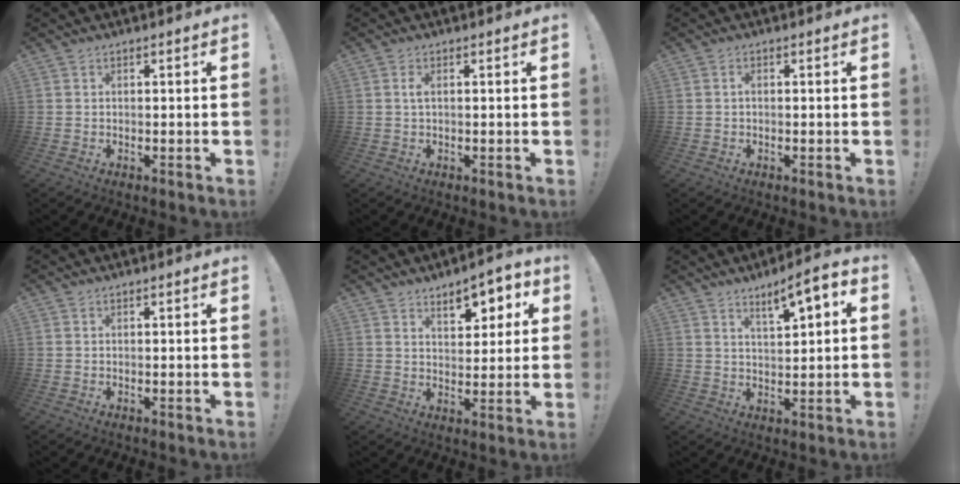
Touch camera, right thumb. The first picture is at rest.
{"total": 1.5, "force": [0.1, 0.3, 1.5], "torque": [-0.030, 0.003, 0.001]}
{"total": 0.7, "force": [-0.3, 0.4, 0.5], "torque": [-0.011, 0.003, -0.006]}
{"total": 0.0}
{"total": 8.7, "force": [5.2, 4.3, 5.4], "torque": [-0.048, -0.038, 0.087]}
{"total": 7.1, "force": [3.9, 1.5, 5.8], "torque": [-0.078, -0.027, 0.059]}